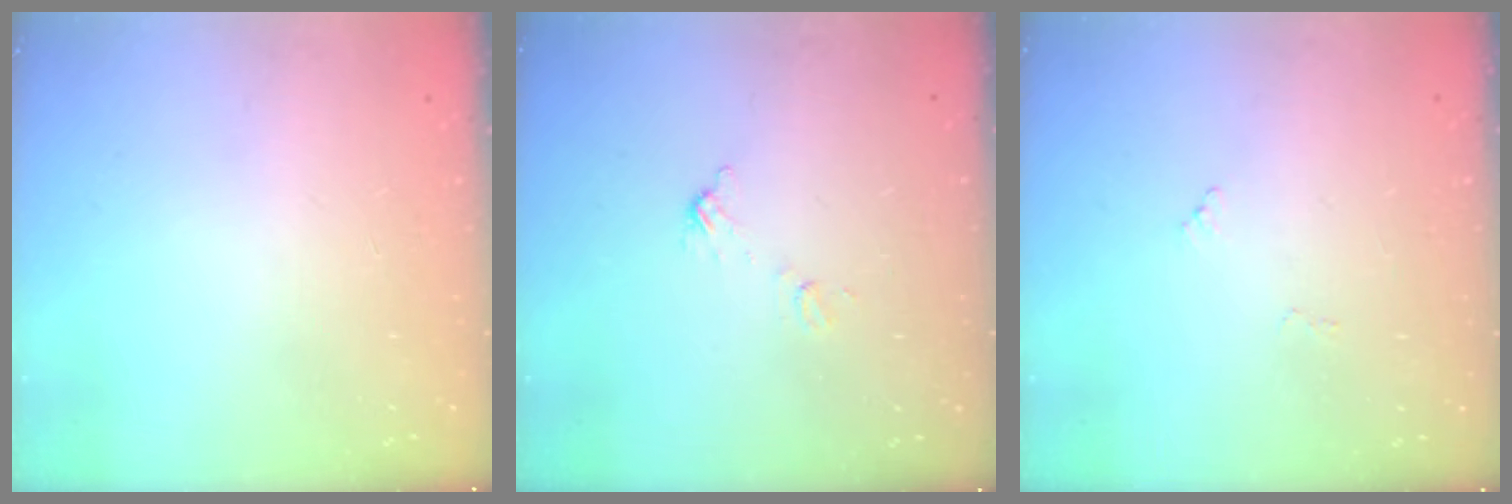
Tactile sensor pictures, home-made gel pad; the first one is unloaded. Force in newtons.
{"total": 4.9, "press": 4.9, "slide": 0.4}
{"total": 5.5, "press": 5.5, "slide": 0.3}